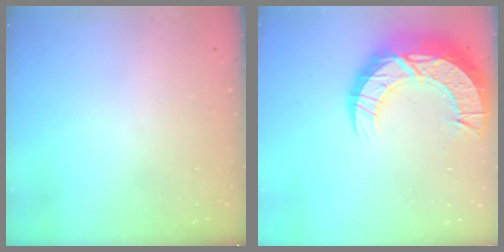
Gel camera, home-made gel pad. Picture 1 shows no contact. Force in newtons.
{"total": 24.0, "press": 23.9, "slide": 1.9}